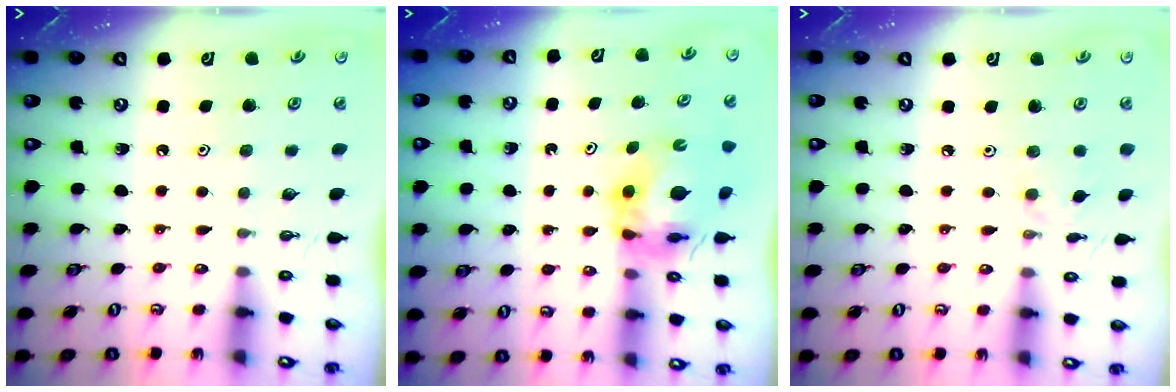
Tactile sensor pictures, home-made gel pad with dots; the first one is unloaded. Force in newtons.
{"total": 8.7, "press": 8.7, "slide": 0.9}
{"total": 1.3, "press": 1.2, "slide": 0.4}